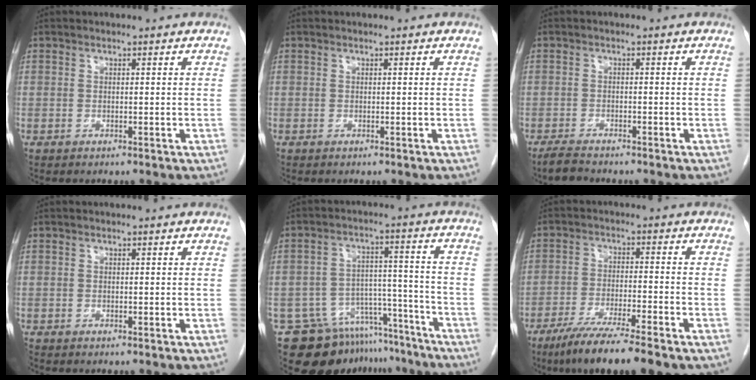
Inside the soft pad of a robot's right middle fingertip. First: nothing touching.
{"total": 0.0}
{"total": 2.7, "force": [-2.5, 0.3, 1.0], "torque": [-0.028, -0.011, -0.045]}
{"total": 0.0}
{"total": 14.5, "force": [-12.4, 6.9, 3.2], "torque": [-0.050, 0.043, -0.176]}
{"total": 10.8, "force": [-8.0, 0.2, 7.2], "torque": [-0.122, -0.030, -0.131]}